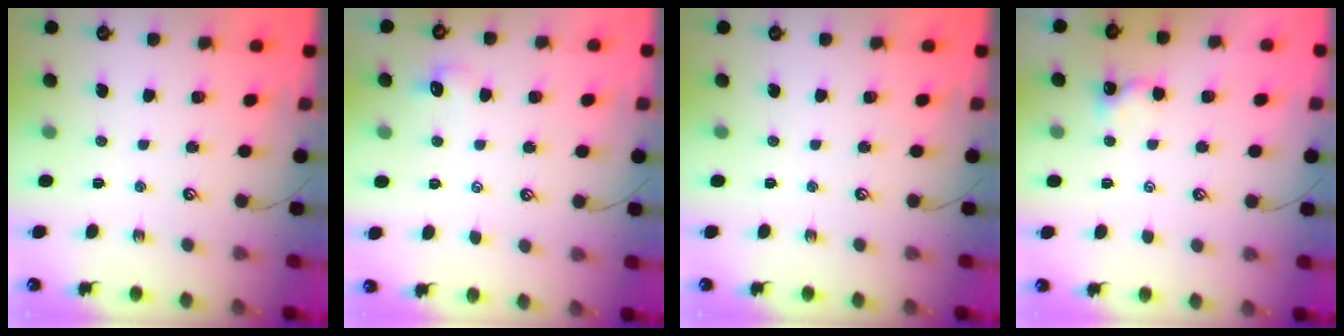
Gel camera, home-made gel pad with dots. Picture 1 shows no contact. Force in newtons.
{"total": 1.0, "press": 0.8, "slide": 0.6}
{"total": 0.0}
{"total": 1.3, "press": 1.3, "slide": 0.3}